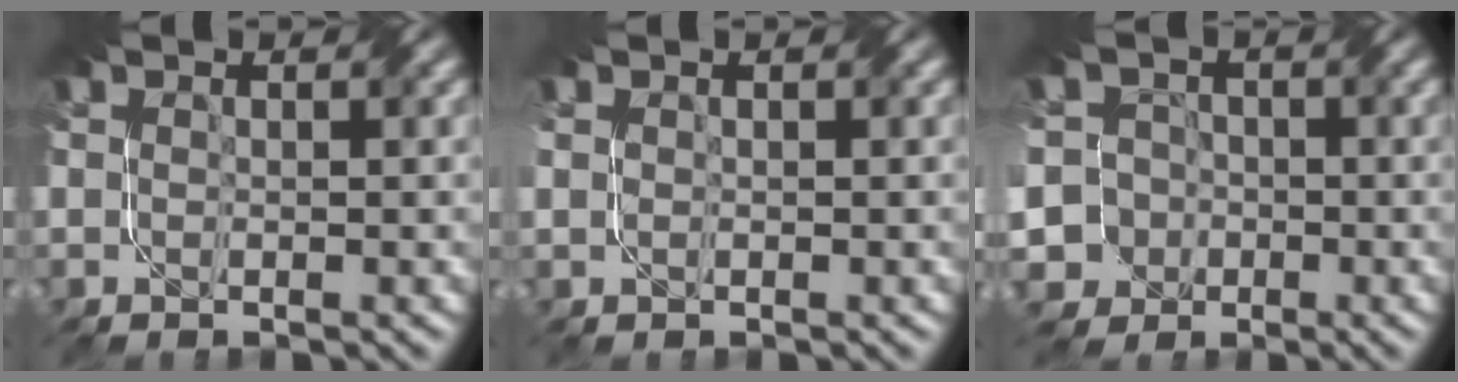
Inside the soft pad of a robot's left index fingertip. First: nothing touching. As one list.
[{"total": 0.6, "force": [0.1, 0.4, 0.4], "torque": [-0.010, 0.000, 0.003]}, {"total": 8.7, "force": [-3.8, 7.4, 2.6], "torque": [-0.060, 0.007, -0.106]}]